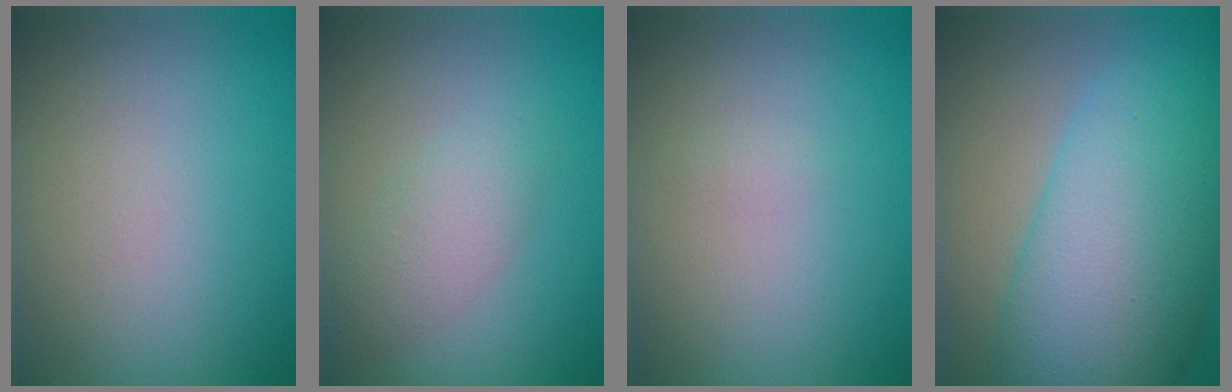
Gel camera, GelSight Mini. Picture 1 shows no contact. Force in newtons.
{"total": 2.8, "press": 2.8, "slide": 0.2}
{"total": 0.5, "press": 0.5, "slide": 0.1}
{"total": 13.2, "press": 13.2, "slide": 0.4}